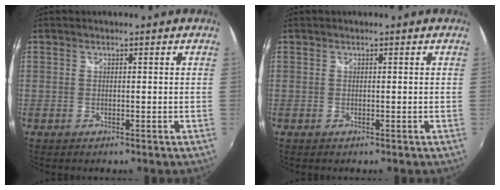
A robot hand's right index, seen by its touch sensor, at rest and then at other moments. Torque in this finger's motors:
{"motor_torque": [-0.05, -0.05, 0.01, 0.01]}